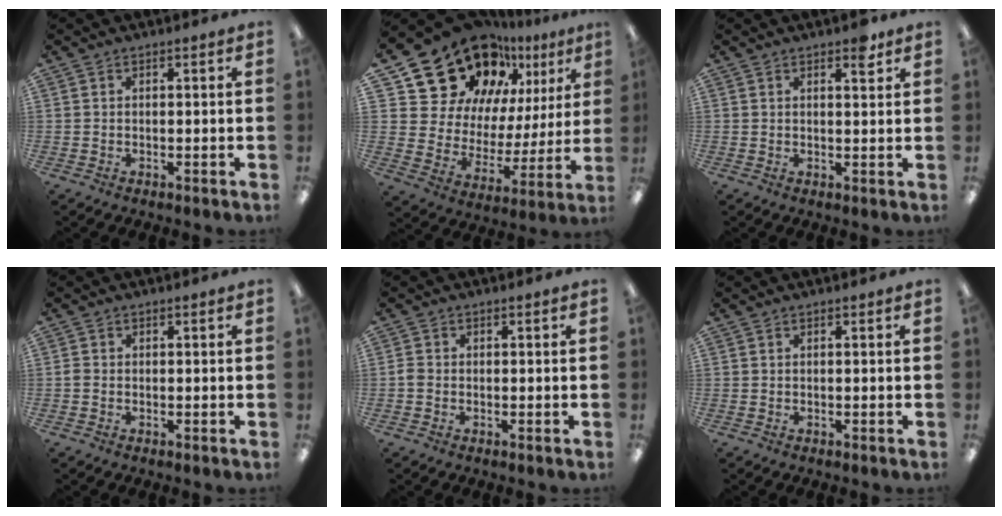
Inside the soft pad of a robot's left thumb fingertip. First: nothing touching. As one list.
[{"total": 22.5, "force": [17.2, 12.3, 7.4], "torque": [-0.133, -0.124, 0.323]}, {"total": 3.7, "force": [2.5, 1.4, 2.4], "torque": [-0.019, -0.012, 0.037]}, {"total": 0.9, "force": [-0.3, 0.6, 0.5], "torque": [-0.011, 0.004, -0.006]}, {"total": 1.2, "force": [-0.5, 0.9, 0.7], "torque": [-0.013, 0.003, -0.010]}, {"total": 0.0}]